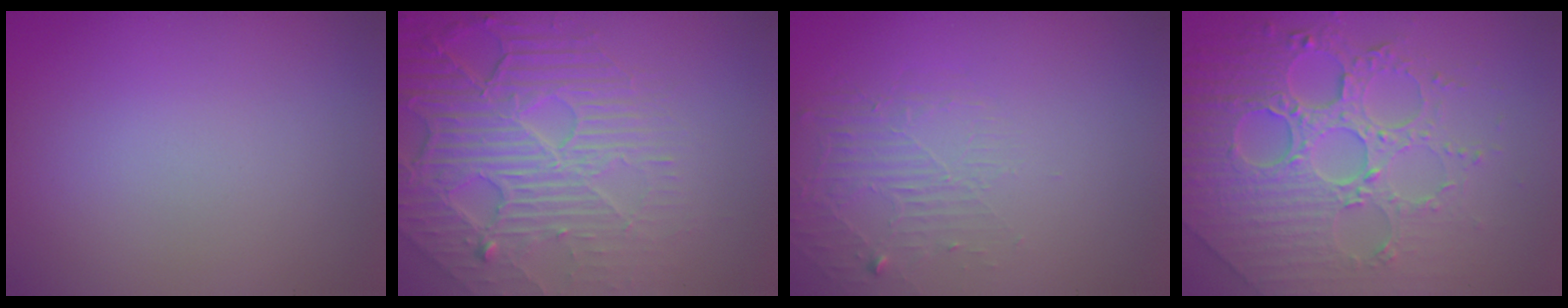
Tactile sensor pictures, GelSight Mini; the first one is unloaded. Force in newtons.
{"total": 8.2, "press": 5.7, "slide": 5.9}
{"total": 1.9, "press": 0.6, "slide": 1.8}
{"total": 8.1, "press": 6.0, "slide": 5.4}